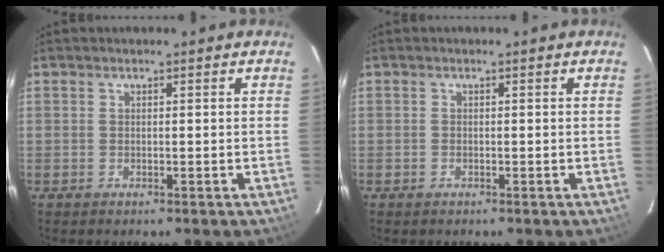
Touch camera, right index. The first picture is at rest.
{"total": 0.6, "force": [-0.4, 0.4, 0.1], "torque": [-0.002, 0.001, -0.008]}